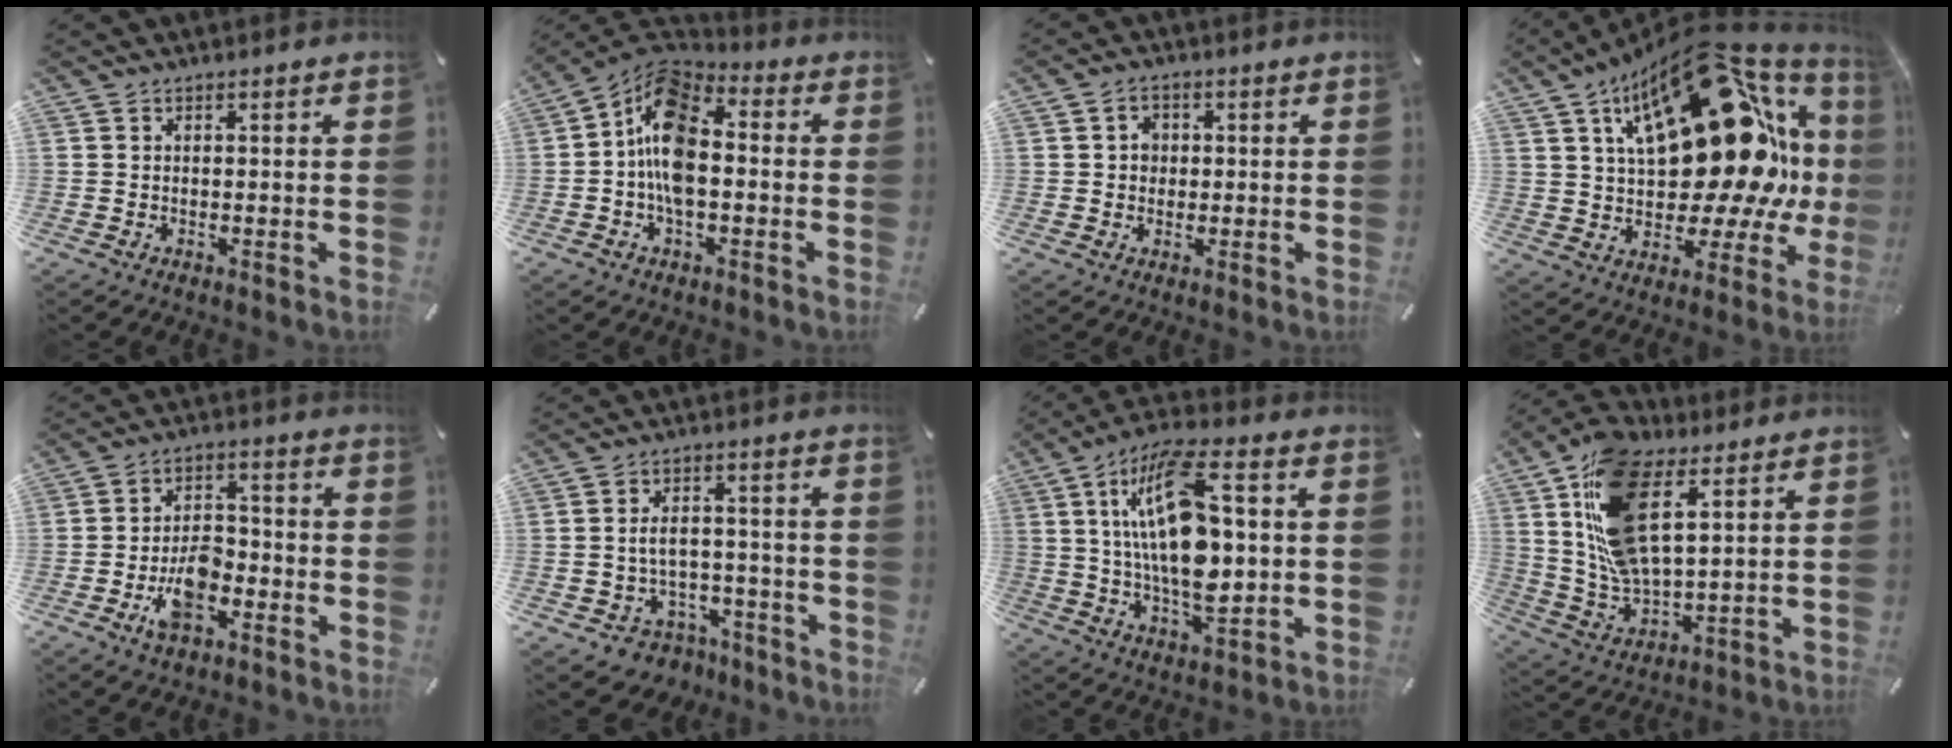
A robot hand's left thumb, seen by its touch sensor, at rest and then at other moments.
{"total": 12.6, "force": [-2.0, 7.3, 10.1], "torque": [-0.203, 0.000, -0.039]}
{"total": 3.5, "force": [0.2, 3.2, 1.4], "torque": [-0.015, 0.001, -0.002]}
{"total": 31.2, "force": [9.0, 15.8, 25.4], "torque": [-0.376, -0.076, 0.168]}
{"total": 9.7, "force": [-4.3, 5.8, 6.5], "torque": [-0.125, 0.015, -0.078]}
{"total": 6.8, "force": [-1.6, 5.8, 3.2], "torque": [-0.054, 0.019, -0.025]}
{"total": 20.2, "force": [3.5, 8.9, 17.8], "torque": [-0.362, -0.007, 0.048]}
{"total": 18.4, "force": [8.2, 9.0, 13.8], "torque": [-0.315, -0.019, 0.146]}